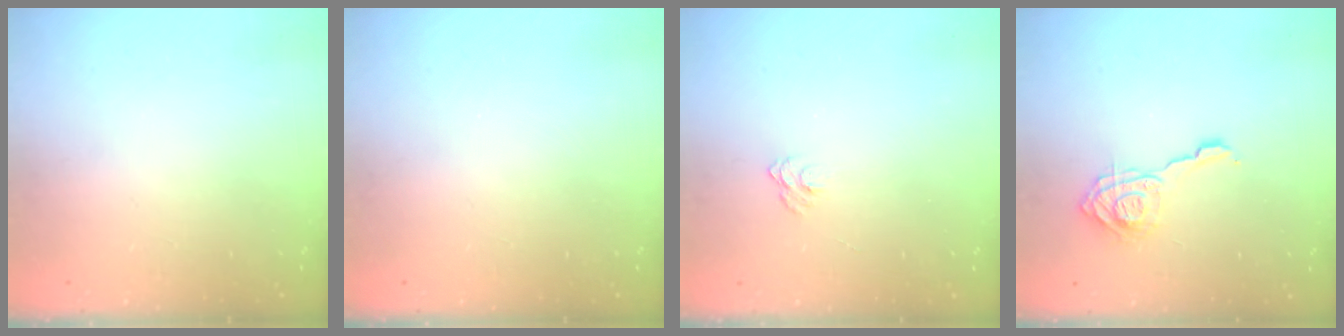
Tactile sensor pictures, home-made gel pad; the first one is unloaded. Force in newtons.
{"total": 0.0}
{"total": 3.7, "press": 3.7, "slide": 0.3}
{"total": 12.7, "press": 12.6, "slide": 1.4}